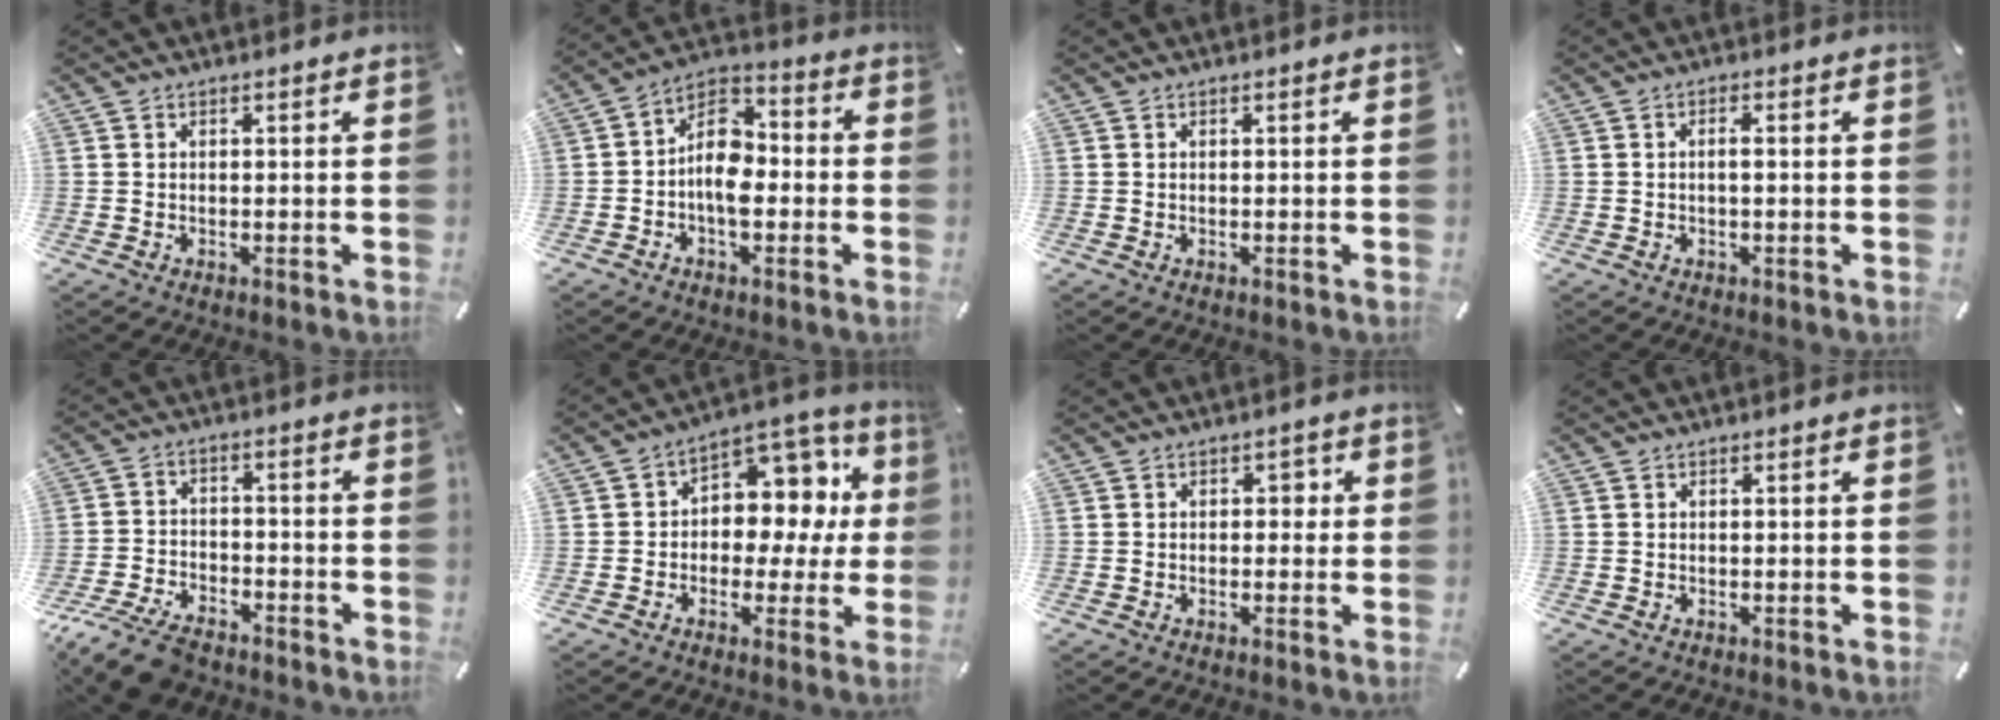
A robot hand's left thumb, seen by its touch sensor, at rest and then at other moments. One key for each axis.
{"total": 10.0, "fx": -2.2, "fy": 6.5, "fz": 7.2, "tx": -0.140, "ty": 0.010, "tz": -0.040}
{"total": 0.0}
{"total": 1.6, "fx": -0.2, "fy": 0.4, "fz": 1.6, "tx": -0.031, "ty": 0.001, "tz": -0.005}
{"total": 9.6, "fx": -7.6, "fy": 4.0, "fz": 4.3, "tx": -0.088, "ty": 0.038, "tz": -0.146}
{"total": 10.4, "fx": 1.7, "fy": 8.1, "fz": 6.2, "tx": -0.079, "ty": -0.019, "tz": 0.032}
{"total": 2.1, "fx": 0.1, "fy": 1.6, "fz": 1.3, "tx": -0.013, "ty": 0.004, "tz": -0.006}
{"total": 0.0}